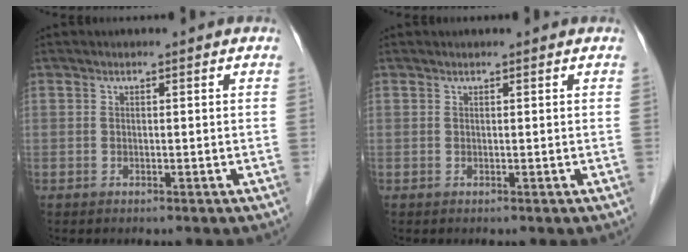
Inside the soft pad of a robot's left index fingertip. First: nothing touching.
{"total": 0.8, "force": [0.7, 0.0, 0.2], "torque": [-0.006, 0.010, 0.012]}